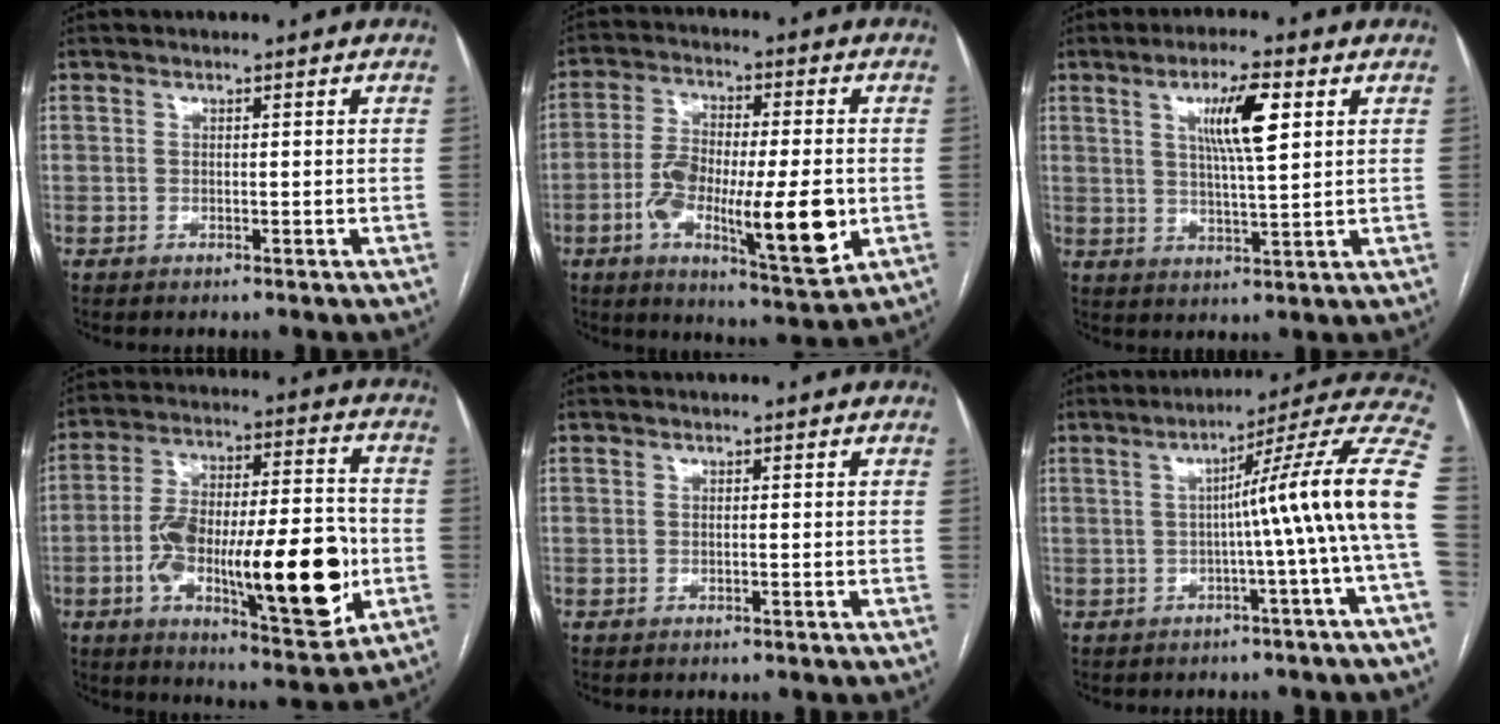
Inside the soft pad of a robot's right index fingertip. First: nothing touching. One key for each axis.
{"total": 16.2, "fx": -3.5, "fy": 4.0, "fz": 15.3, "tx": -0.267, "ty": -0.007, "tz": -0.051}
{"total": 8.3, "fx": 3.0, "fy": 0.9, "fz": 7.7, "tx": -0.136, "ty": 0.003, "tz": 0.052}
{"total": 23.2, "fx": -5.3, "fy": 6.2, "fz": 21.8, "tx": -0.336, "ty": 0.013, "tz": -0.069}
{"total": 0.0}
{"total": 14.6, "fx": -1.1, "fy": -2.3, "fz": 14.4, "tx": -0.175, "ty": 0.029, "tz": -0.025}